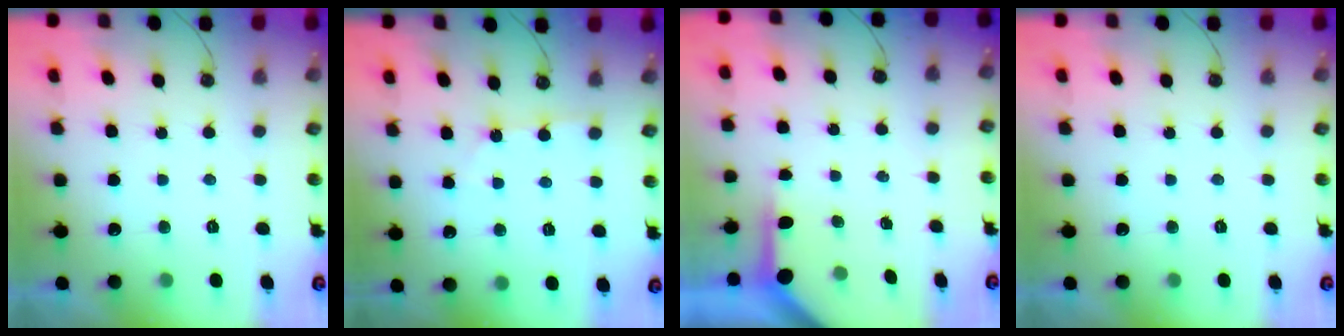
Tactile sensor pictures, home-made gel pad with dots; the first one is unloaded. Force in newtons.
{"total": 1.6, "press": 1.6, "slide": 0.3}
{"total": 3.8, "press": 3.8, "slide": 0.4}
{"total": 0.0}